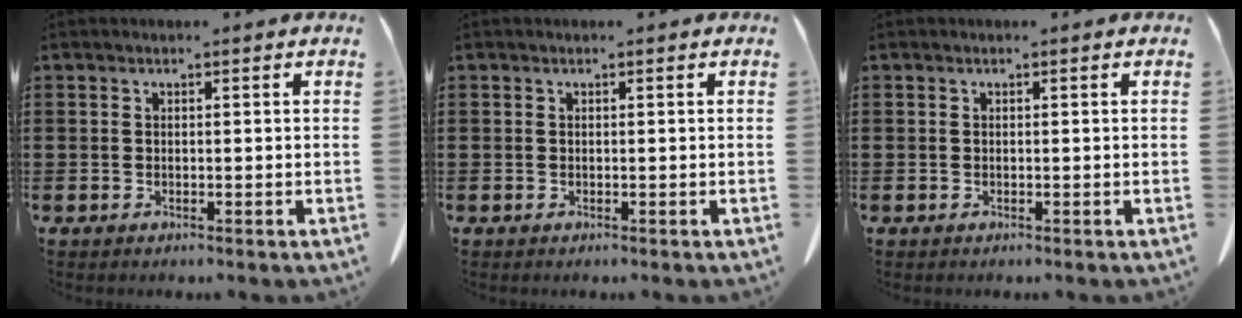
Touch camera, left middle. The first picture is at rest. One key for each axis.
{"total": 0.0}
{"total": 0.0}